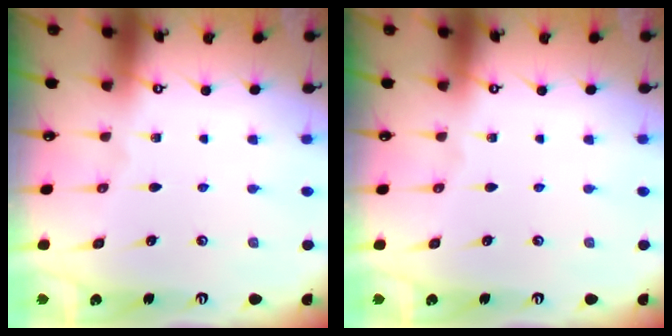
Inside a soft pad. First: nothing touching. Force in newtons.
{"total": 0.0}